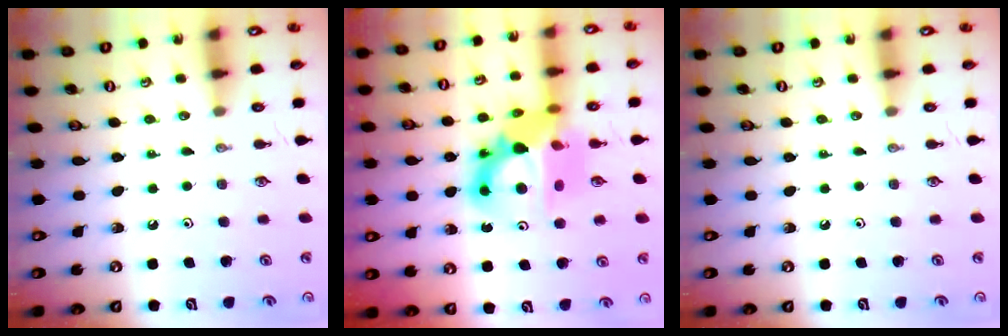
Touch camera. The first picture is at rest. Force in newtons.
{"total": 14.0, "press": 13.9, "slide": 1.7}
{"total": 0.0}